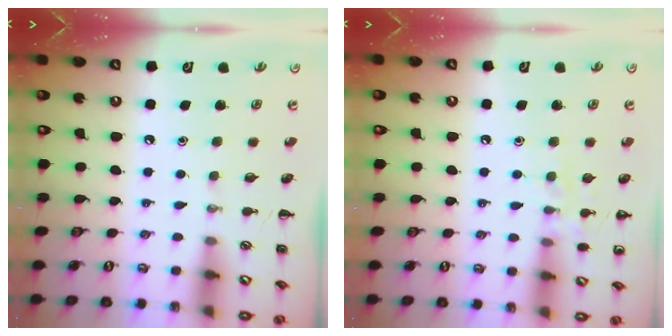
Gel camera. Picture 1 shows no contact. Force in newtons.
{"total": 6.2, "press": 6.1, "slide": 1.4}